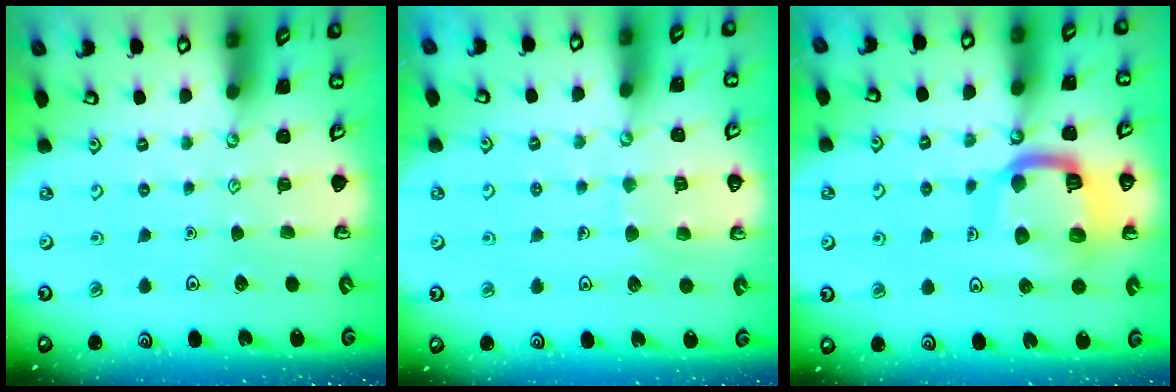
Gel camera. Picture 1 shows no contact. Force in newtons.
{"total": 5.7, "press": 5.7, "slide": 0.5}
{"total": 14.6, "press": 14.6, "slide": 1.6}